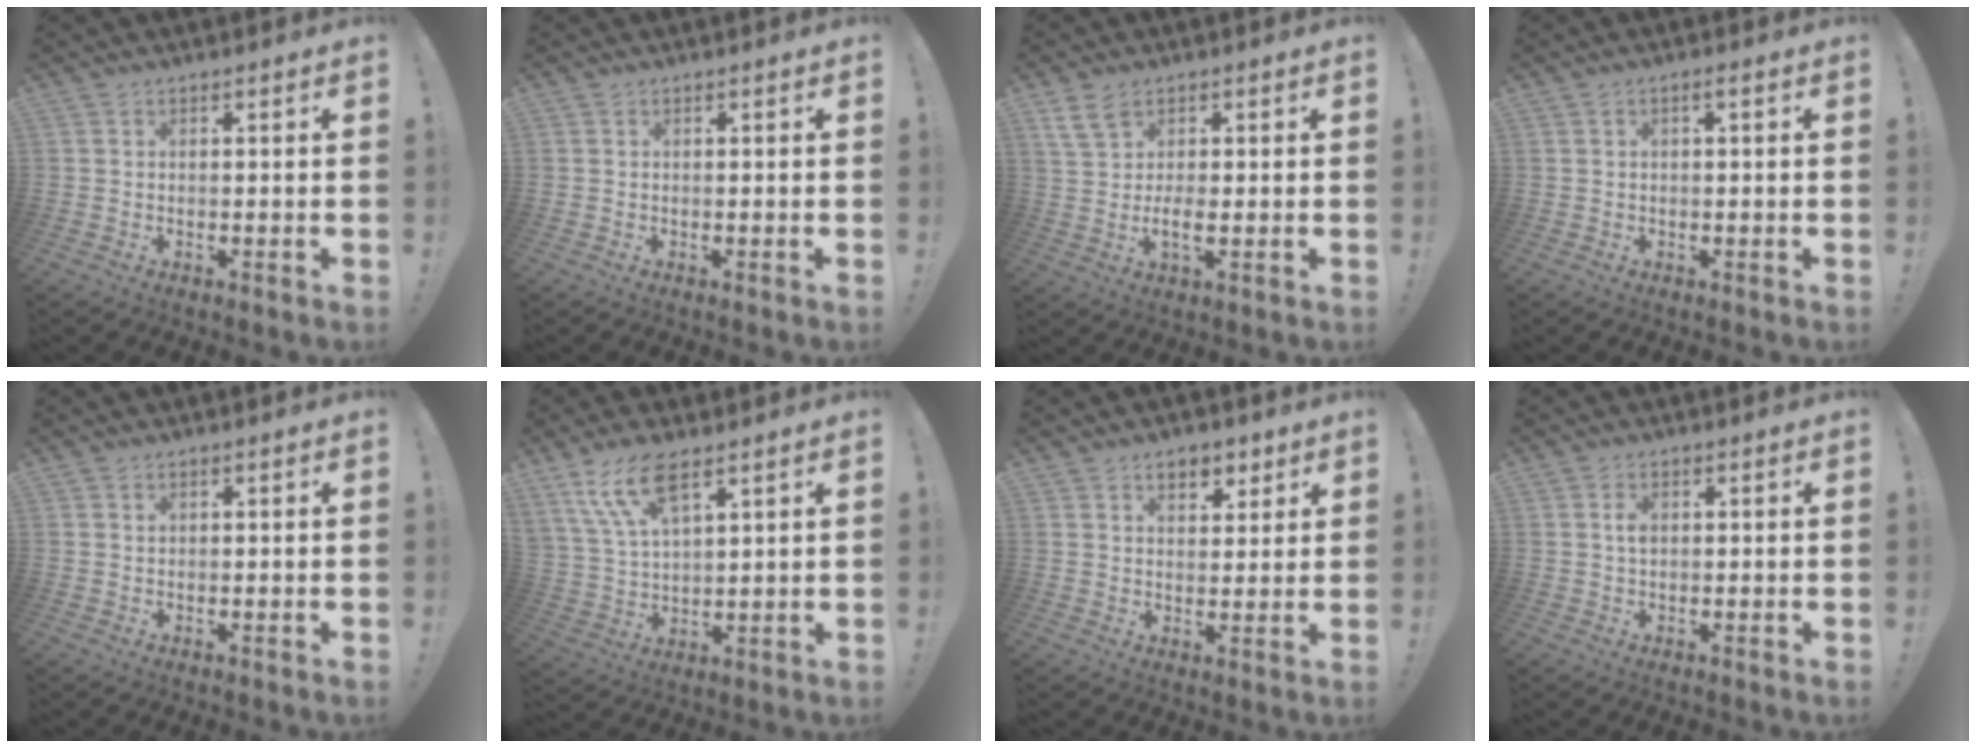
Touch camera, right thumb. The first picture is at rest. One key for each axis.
{"total": 0.0}
{"total": 6.3, "fx": 1.6, "fy": 3.6, "fz": 5.0, "tx": -0.099, "ty": -0.007, "tz": 0.032}
{"total": 1.2, "fx": -0.1, "fy": 0.3, "fz": 1.2, "tx": -0.019, "ty": 0.003, "tz": -0.004}
{"total": 0.5, "fx": 0.3, "fy": 0.4, "fz": 0.2, "tx": 0.002, "ty": -0.002, "tz": 0.004}
{"total": 11.7, "fx": 7.7, "fy": 4.6, "fz": 7.5, "tx": -0.149, "ty": -0.025, "tz": 0.144}
{"total": 6.4, "fx": 3.7, "fy": 4.1, "fz": 3.2, "tx": -0.035, "ty": -0.014, "tz": 0.066}
{"total": 2.1, "fx": 0.3, "fy": 1.4, "fz": 1.6, "tx": -0.020, "ty": 0.000, "tz": 0.002}